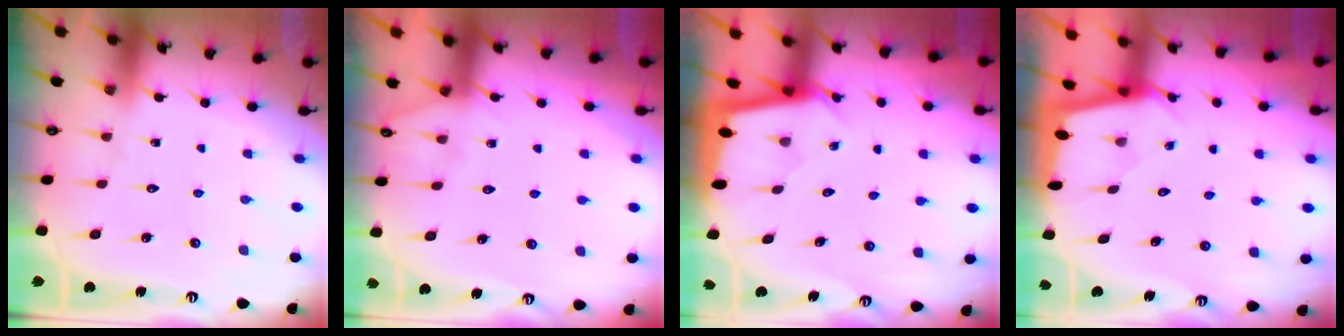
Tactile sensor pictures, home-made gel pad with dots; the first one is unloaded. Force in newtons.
{"total": 4.4, "press": 4.4, "slide": 0.6}
{"total": 2.1, "press": 2.1, "slide": 0.1}
{"total": 1.9, "press": 1.9, "slide": 0.1}